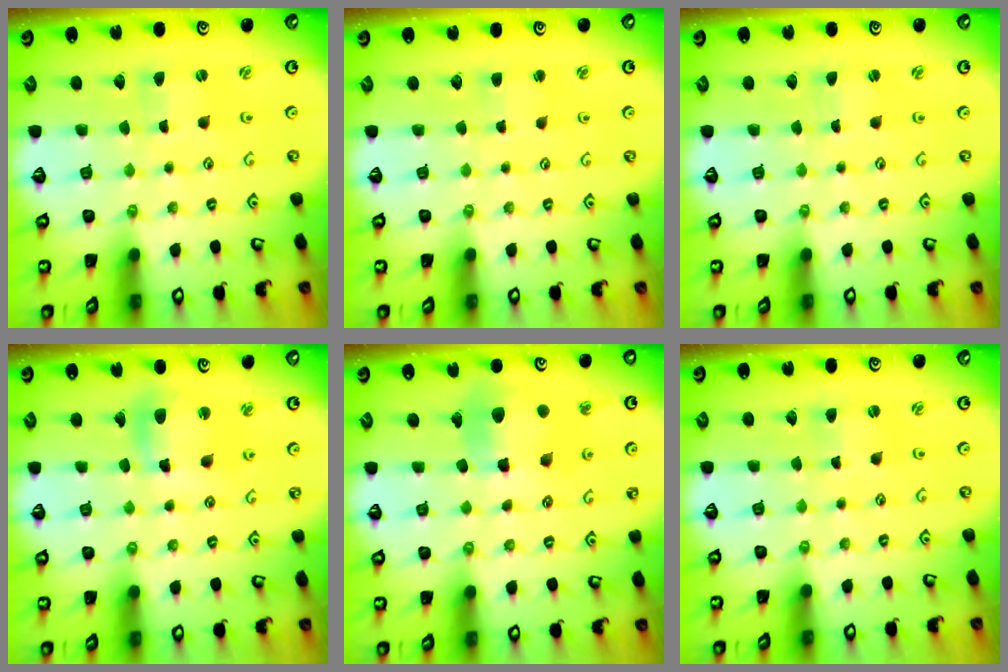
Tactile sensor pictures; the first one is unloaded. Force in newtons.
{"total": 2.5, "press": 2.5, "slide": 0.3}
{"total": 0.5, "press": 0.5, "slide": 0.1}
{"total": 11.1, "press": 11.0, "slide": 1.2}
{"total": 10.3, "press": 10.2, "slide": 1.3}
{"total": 1.0, "press": 1.0, "slide": 0.1}